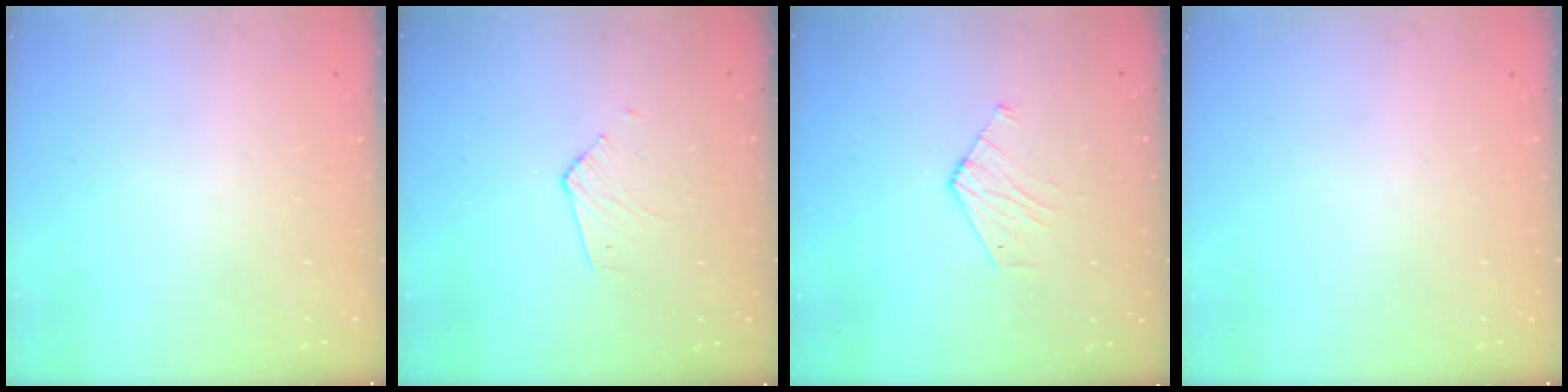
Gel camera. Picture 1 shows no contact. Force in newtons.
{"total": 2.9, "press": 2.9, "slide": 0.2}
{"total": 4.0, "press": 4.0, "slide": 0.3}
{"total": 0.0}